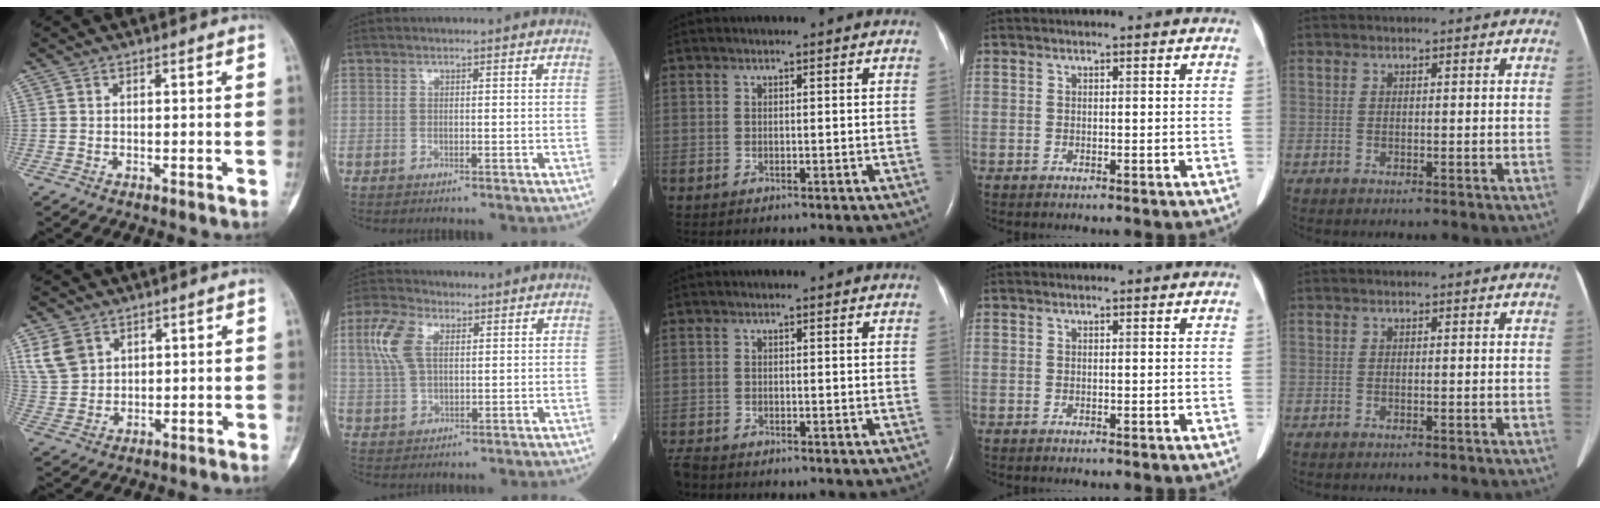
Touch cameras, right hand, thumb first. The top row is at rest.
{"thumb": {"total": 6.8, "force": [3.6, 4.9, 3.0], "torque": [-0.047, -0.007, 0.082]}, "index": {"total": 7.1, "force": [2.3, 3.7, 5.6], "torque": [-0.142, 0.019, 0.049]}, "middle": {"total": 2.5, "force": [-2.3, 0.9, 0.6], "torque": [-0.014, -0.007, -0.040]}}